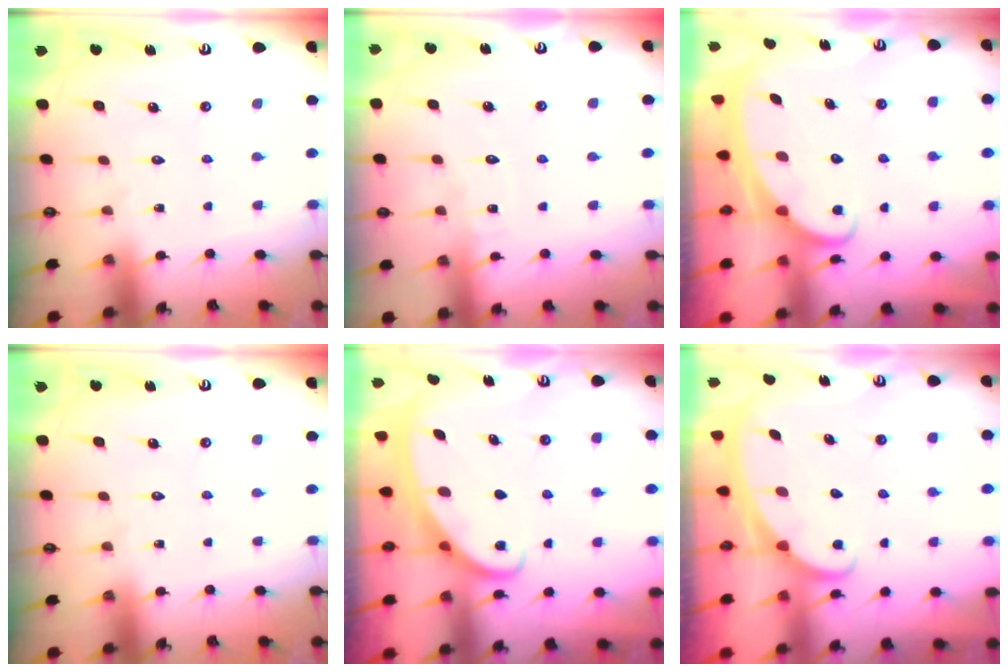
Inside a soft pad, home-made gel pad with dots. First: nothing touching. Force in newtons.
{"total": 3.0, "press": 3.0, "slide": 0.3}
{"total": 2.8, "press": 2.8, "slide": 0.2}
{"total": 0.0}
{"total": 2.5, "press": 2.5, "slide": 0.3}
{"total": 1.9, "press": 1.9, "slide": 0.1}